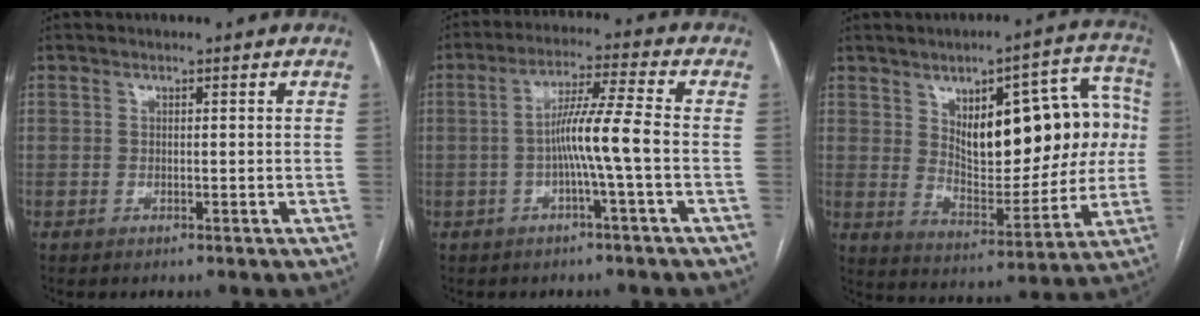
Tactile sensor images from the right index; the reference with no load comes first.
{"total": 7.4, "force": [-1.5, -1.1, 7.2], "torque": [-0.130, 0.011, -0.027]}
{"total": 17.8, "force": [3.7, 7.6, 15.7], "torque": [-0.204, 0.036, 0.066]}